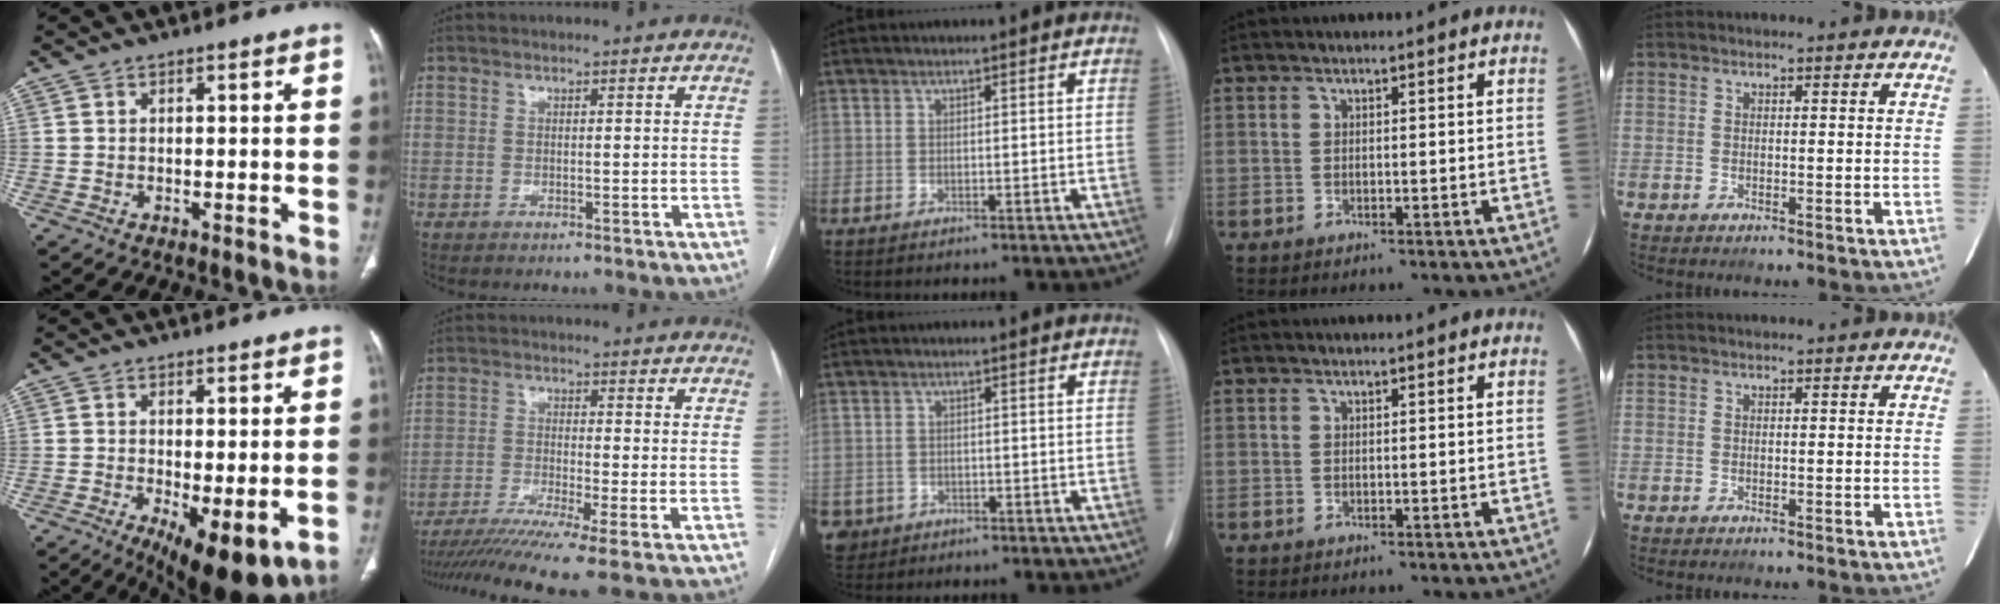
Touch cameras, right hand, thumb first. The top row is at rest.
{"thumb": {"total": 11.2, "force": [-3.4, 4.0, 10.0], "torque": [-0.150, -0.022, -0.041]}, "index": {"total": 11.1, "force": [-8.5, -1.7, 7.0], "torque": [-0.106, -0.027, -0.135]}, "middle": {"total": 3.8, "force": [-1.7, 3.4, 0.4], "torque": [-0.007, 0.005, -0.025]}}